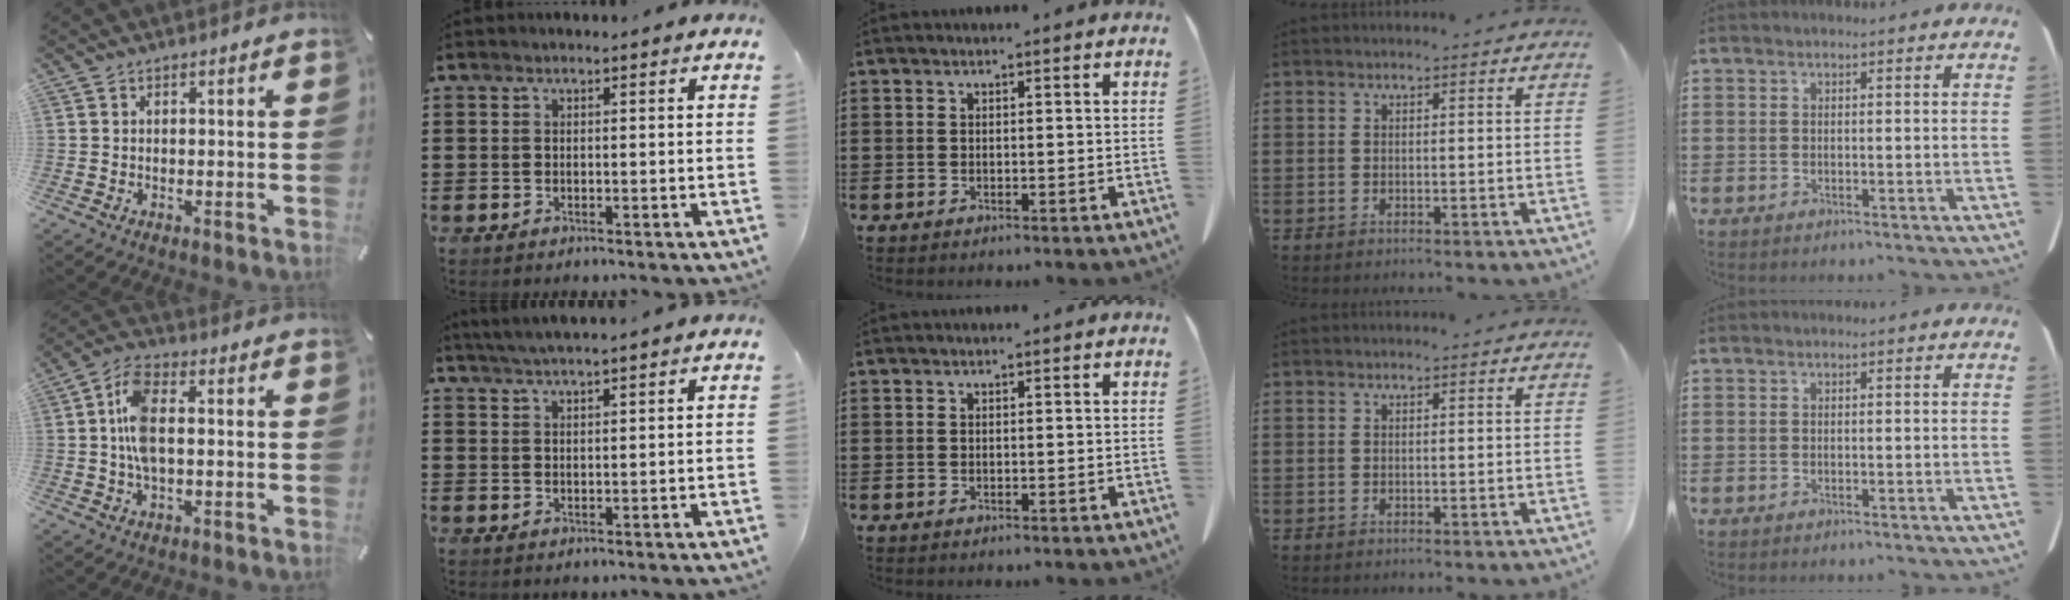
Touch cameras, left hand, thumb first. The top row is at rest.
{"thumb": {"total": 9.1, "force": [0.1, 4.6, 7.8], "torque": [-0.172, 0.004, -0.002]}, "index": {"total": 2.8, "force": [2.6, -0.5, 0.8], "torque": [-0.022, -0.003, 0.049]}}